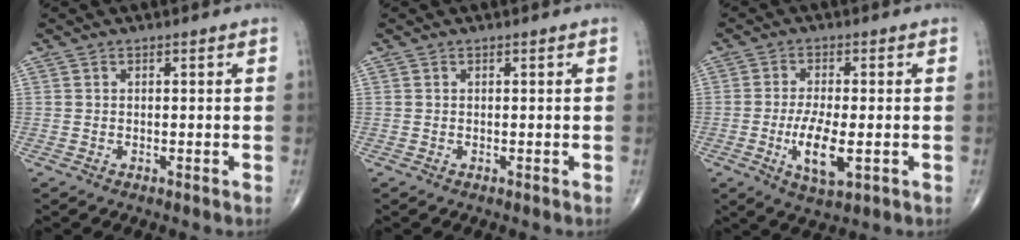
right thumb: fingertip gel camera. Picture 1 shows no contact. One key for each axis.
{"total": 0.0}
{"total": 8.3, "fx": -1.9, "fy": 3.0, "fz": 7.5, "tx": -0.141, "ty": -0.010, "tz": -0.031}